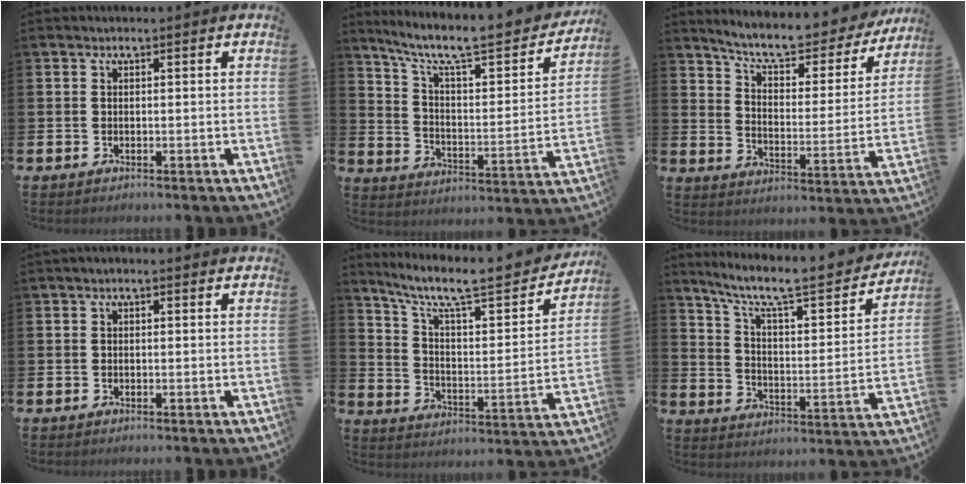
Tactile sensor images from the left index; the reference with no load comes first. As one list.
[{"total": 9.3, "force": [7.4, 2.2, 5.2], "torque": [-0.119, -0.058, 0.117]}, {"total": 8.1, "force": [7.3, 1.7, 3.1], "torque": [-0.081, -0.054, 0.120]}, {"total": 0.6, "force": [-0.3, 0.3, 0.4], "torque": [-0.006, 0.003, -0.007]}, {"total": 9.5, "force": [7.7, 2.1, 5.2], "torque": [-0.120, -0.057, 0.122]}, {"total": 8.8, "force": [7.4, 1.7, 4.5], "torque": [-0.106, -0.058, 0.117]}]